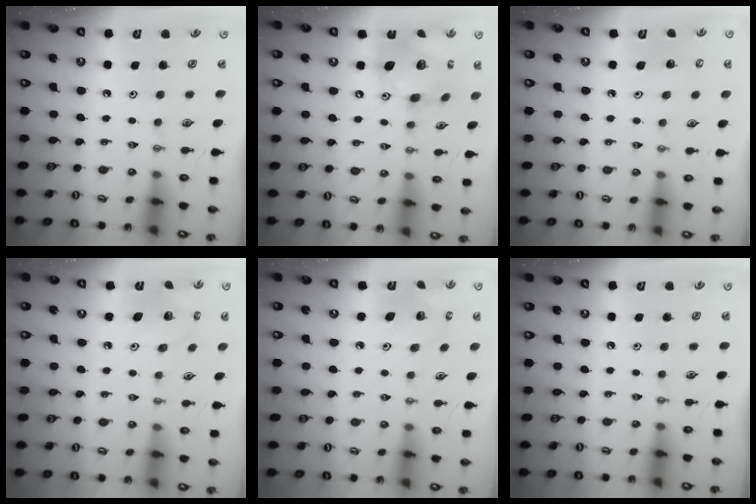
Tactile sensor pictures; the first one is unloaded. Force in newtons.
{"total": 17.8, "press": 17.7, "slide": 1.7}
{"total": 4.6, "press": 4.5, "slide": 0.3}
{"total": 6.0, "press": 6.0, "slide": 0.2}
{"total": 5.2, "press": 5.2, "slide": 0.3}
{"total": 0.0}